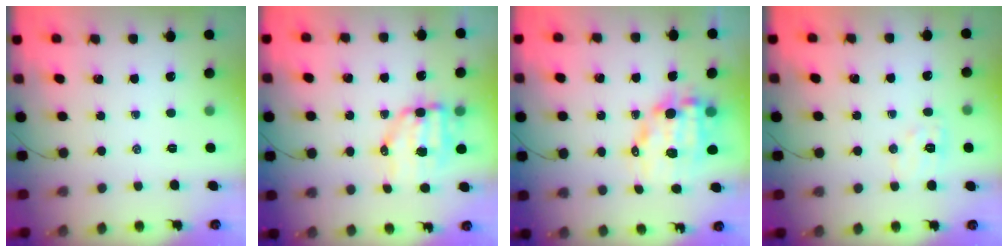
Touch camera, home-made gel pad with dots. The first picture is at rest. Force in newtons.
{"total": 8.0, "press": 7.8, "slide": 1.8}
{"total": 10.6, "press": 10.2, "slide": 2.8}
{"total": 7.4, "press": 7.3, "slide": 1.5}